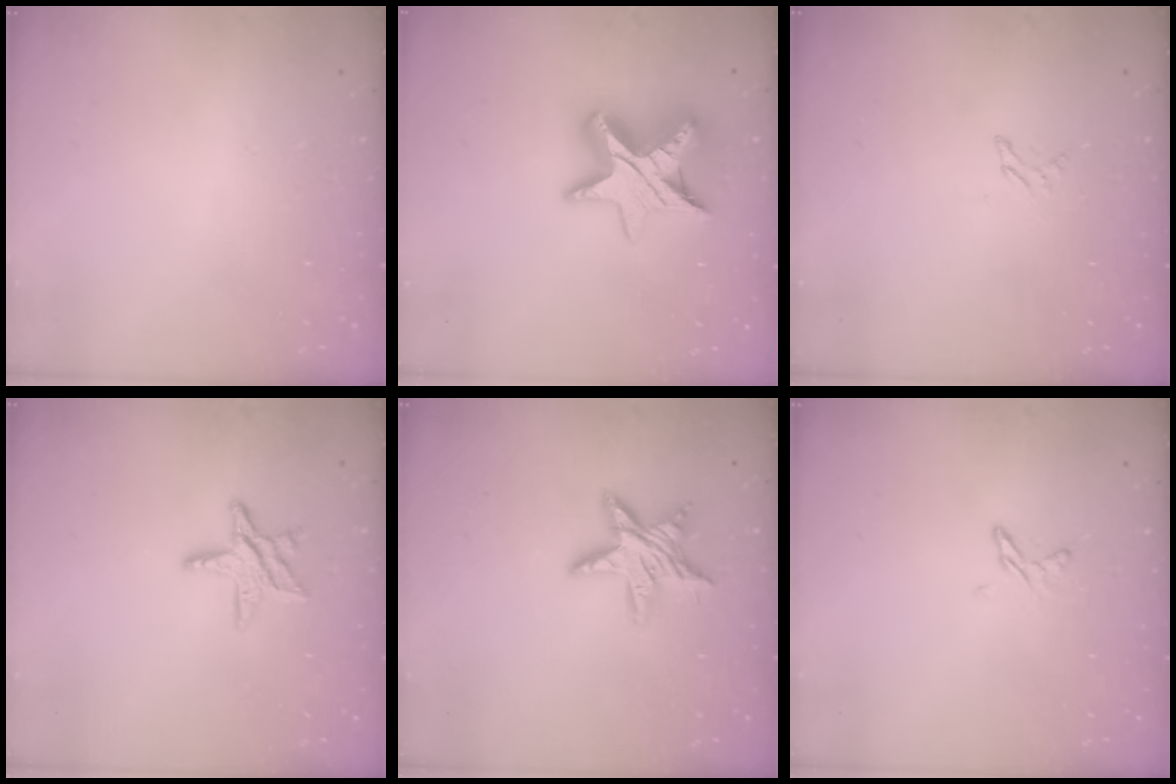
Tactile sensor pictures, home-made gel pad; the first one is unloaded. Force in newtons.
{"total": 13.9, "press": 13.9, "slide": 0.6}
{"total": 2.9, "press": 2.9, "slide": 0.3}
{"total": 9.8, "press": 9.7, "slide": 1.0}
{"total": 12.0, "press": 12.0, "slide": 0.8}
{"total": 4.0, "press": 4.0, "slide": 0.5}